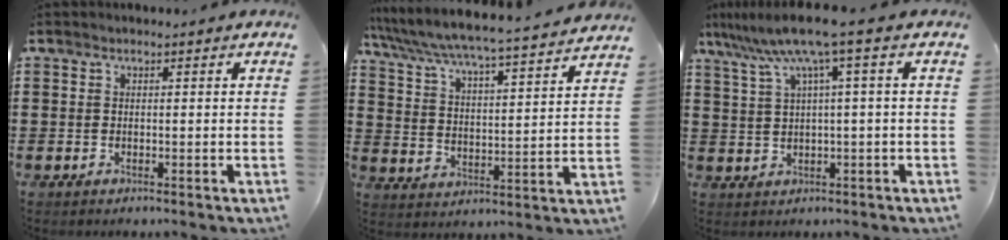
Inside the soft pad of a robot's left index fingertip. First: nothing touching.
{"total": 4.8, "force": [4.6, -0.4, 1.4], "torque": [-0.050, -0.039, 0.068]}
{"total": 7.9, "force": [3.4, -0.2, 7.2], "torque": [-0.151, -0.015, 0.053]}